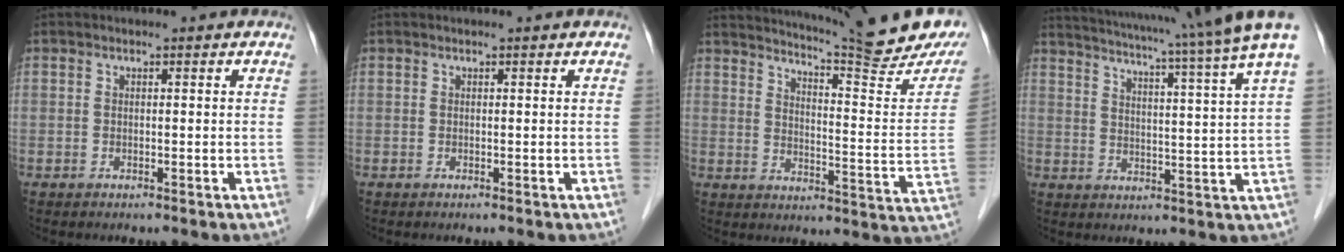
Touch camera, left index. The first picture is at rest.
{"total": 0.0}
{"total": 20.1, "force": [18.3, 0.0, 8.2], "torque": [-0.127, -0.080, 0.226]}
{"total": 17.1, "force": [14.7, -2.0, 8.6], "torque": [-0.146, -0.034, 0.180]}